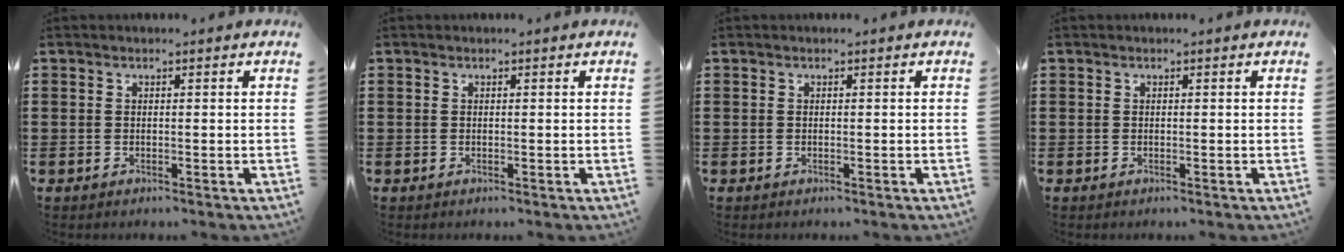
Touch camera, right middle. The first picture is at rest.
{"total": 0.0}
{"total": 0.0}
{"total": 0.0}